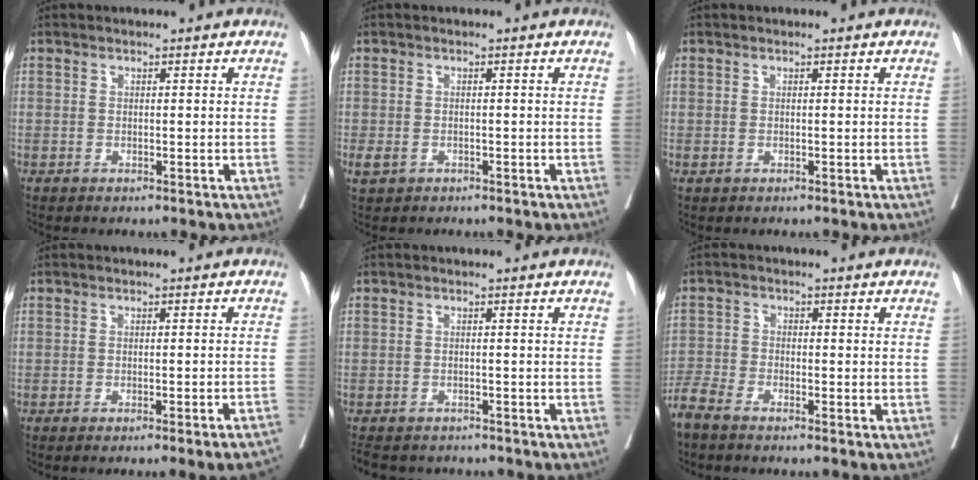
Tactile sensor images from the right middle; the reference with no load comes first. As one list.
[{"total": 1.7, "force": [-0.8, 1.2, 0.8], "torque": [-0.021, -0.001, -0.009]}, {"total": 0.0}, {"total": 8.3, "force": [-7.2, -0.8, 4.1], "torque": [-0.033, -0.013, -0.088]}, {"total": 8.0, "force": [-7.1, 2.9, 2.0], "torque": [-0.041, -0.005, -0.098]}, {"total": 4.0, "force": [-3.6, 0.8, 1.6], "torque": [-0.034, -0.011, -0.077]}]